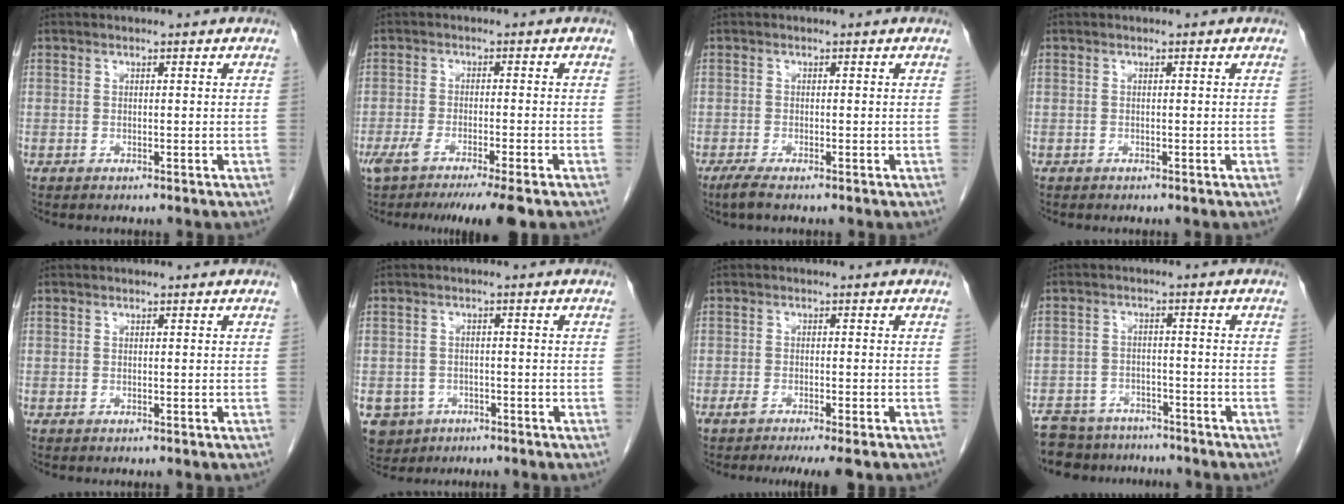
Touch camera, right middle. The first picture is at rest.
{"total": 10.5, "force": [-8.0, -0.1, 6.8], "torque": [-0.093, -0.021, -0.122]}
{"total": 1.8, "force": [-1.3, 0.0, 1.2], "torque": [-0.036, -0.007, -0.029]}
{"total": 0.0}
{"total": 0.0}
{"total": 6.0, "force": [-3.2, 4.9, 1.1], "torque": [-0.025, 0.006, -0.046]}
{"total": 6.2, "force": [-4.7, 0.5, 4.0], "torque": [-0.054, -0.009, -0.069]}
{"total": 12.5, "force": [-10.7, 5.5, 3.2], "torque": [-0.069, 0.004, -0.149]}